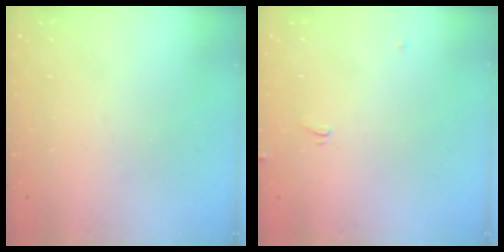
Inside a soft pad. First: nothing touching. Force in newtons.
{"total": 2.7, "press": 2.7, "slide": 0.3}